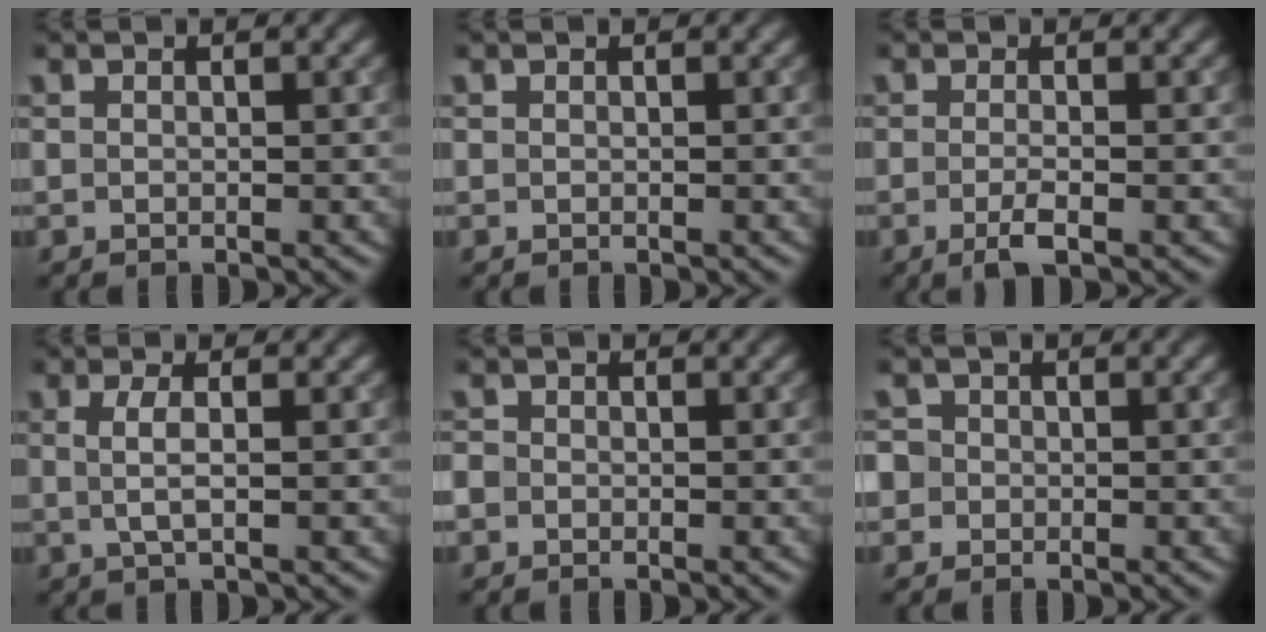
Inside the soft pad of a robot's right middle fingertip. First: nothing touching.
{"total": 0.0}
{"total": 2.2, "force": [-0.8, 0.5, 2.0], "torque": [-0.037, -0.004, -0.017]}
{"total": 2.2, "force": [0.1, 0.6, 2.1], "torque": [-0.040, 0.002, -0.001]}
{"total": 1.2, "force": [-0.5, 1.0, 0.2], "torque": [0.003, -0.004, -0.011]}
{"total": 2.7, "force": [-0.1, 2.6, 0.8], "torque": [0.002, 0.021, -0.027]}